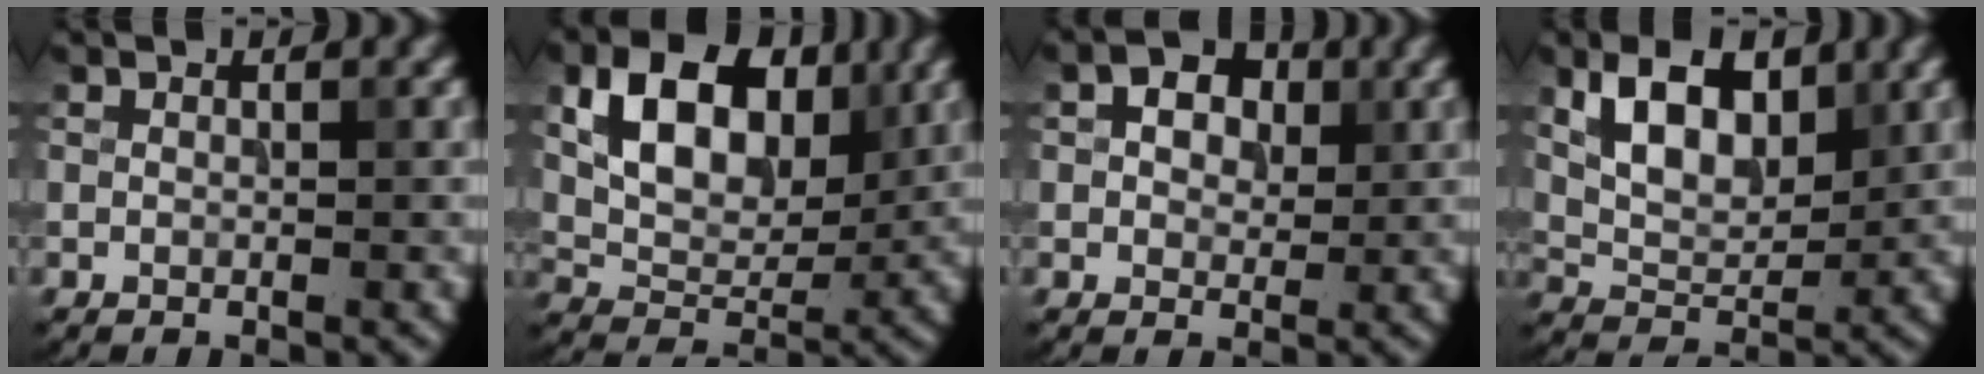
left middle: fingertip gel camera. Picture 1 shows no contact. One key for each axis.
{"total": 8.3, "fx": 2.7, "fy": 5.4, "fz": 5.7, "tx": -0.098, "ty": -0.005, "tz": 0.047}
{"total": 3.6, "fx": 1.2, "fy": 2.5, "fz": 2.4, "tx": -0.036, "ty": 0.004, "tz": 0.012}
{"total": 6.1, "fx": 2.6, "fy": 3.5, "fz": 4.3, "tx": -0.081, "ty": -0.003, "tz": 0.043}